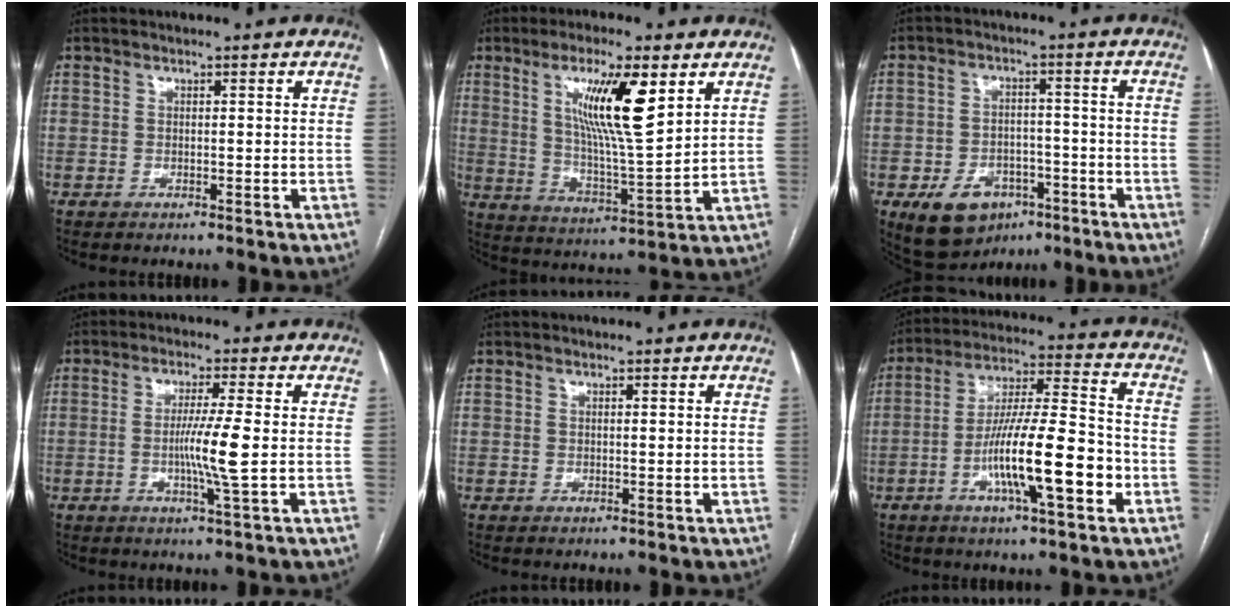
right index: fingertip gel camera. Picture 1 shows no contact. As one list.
[{"total": 12.7, "force": [5.4, 1.3, 11.4], "torque": [-0.209, -0.008, 0.098]}, {"total": 9.2, "force": [-4.7, 6.5, 4.6], "torque": [-0.082, 0.010, -0.063]}, {"total": 6.5, "force": [-0.7, -0.9, 6.4], "torque": [-0.119, -0.010, -0.014]}, {"total": 0.0}, {"total": 15.4, "force": [-4.9, 1.9, 14.5], "torque": [-0.255, 0.002, -0.083]}]